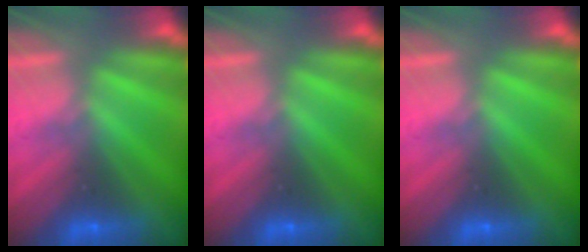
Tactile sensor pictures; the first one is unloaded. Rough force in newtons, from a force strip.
{"total": 0.0}
{"total": 0.0}